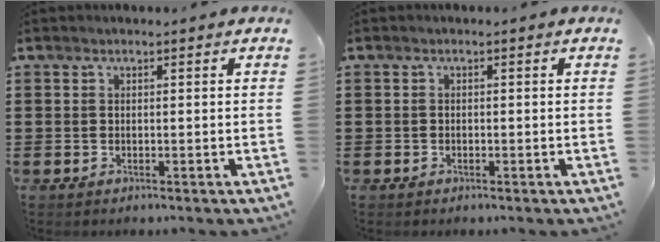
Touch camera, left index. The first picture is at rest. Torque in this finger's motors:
{"motor_torque": [-0.24, 0.19, -0.16, -0.04]}